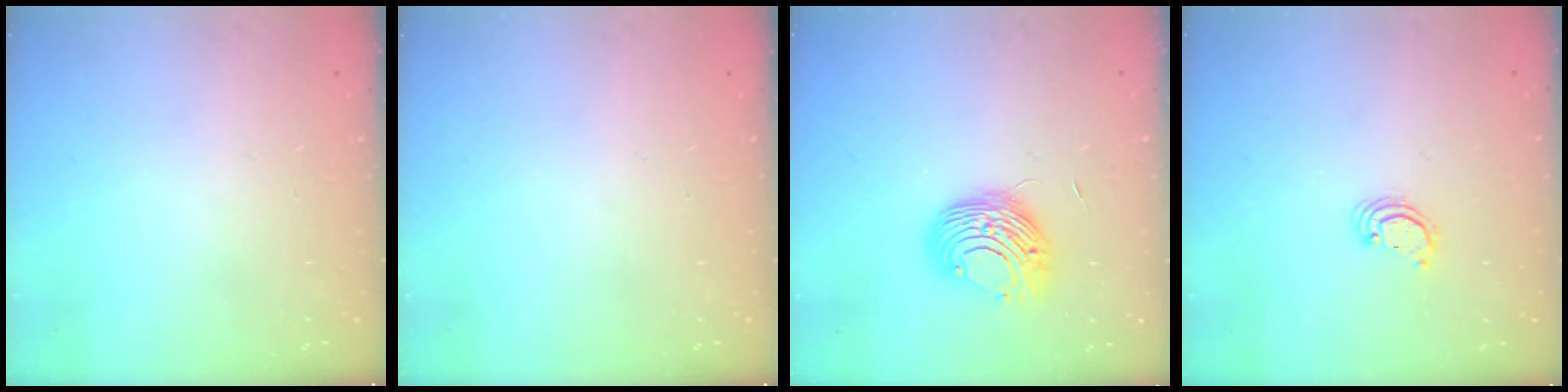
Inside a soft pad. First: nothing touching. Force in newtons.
{"total": 0.0}
{"total": 9.4, "press": 9.4, "slide": 0.3}
{"total": 2.2, "press": 2.2, "slide": 0.2}